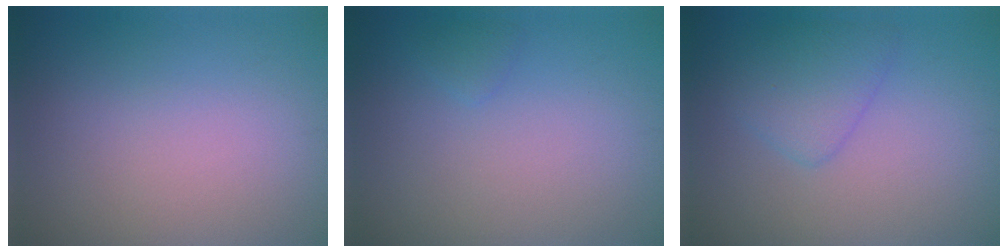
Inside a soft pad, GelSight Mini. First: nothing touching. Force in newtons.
{"total": 0.7, "press": 0.7, "slide": 0.0}
{"total": 2.7, "press": 2.7, "slide": 0.0}